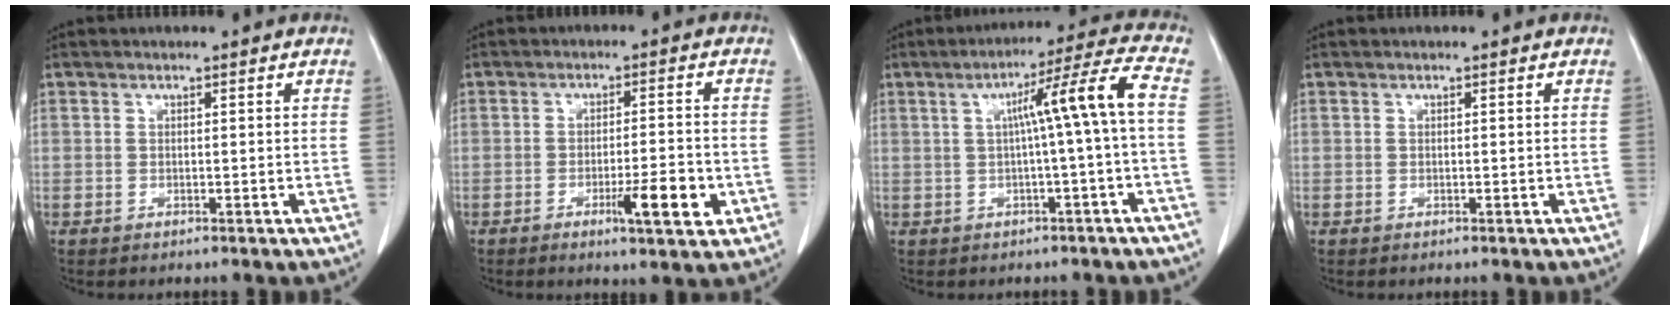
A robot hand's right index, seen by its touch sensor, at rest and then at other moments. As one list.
[{"total": 7.1, "force": [-2.8, 1.0, 6.4], "torque": [-0.098, -0.006, -0.038]}, {"total": 8.8, "force": [0.2, -1.4, 8.6], "torque": [-0.131, 0.020, 0.008]}, {"total": 0.0}]